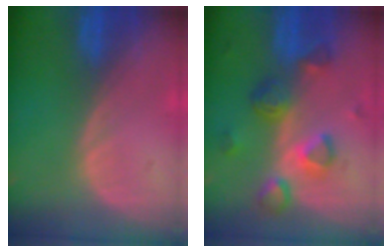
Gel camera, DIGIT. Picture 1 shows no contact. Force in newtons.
{"total": 7.9, "press": 7.1, "slide": 3.5}